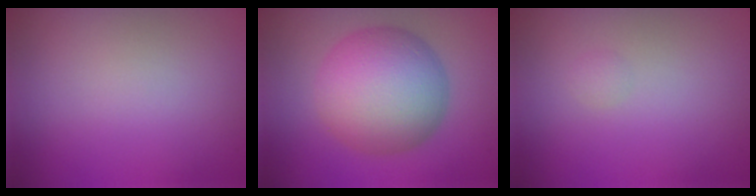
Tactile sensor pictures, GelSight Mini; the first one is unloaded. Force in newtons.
{"total": 9.2, "press": 9.2, "slide": 0.3}
{"total": 0.5, "press": 0.5, "slide": 0.0}